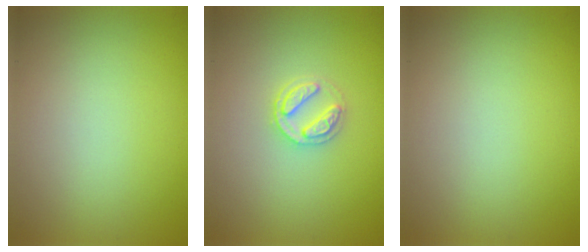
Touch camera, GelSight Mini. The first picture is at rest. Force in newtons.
{"total": 2.4, "press": 2.4, "slide": 0.4}
{"total": 0.0}